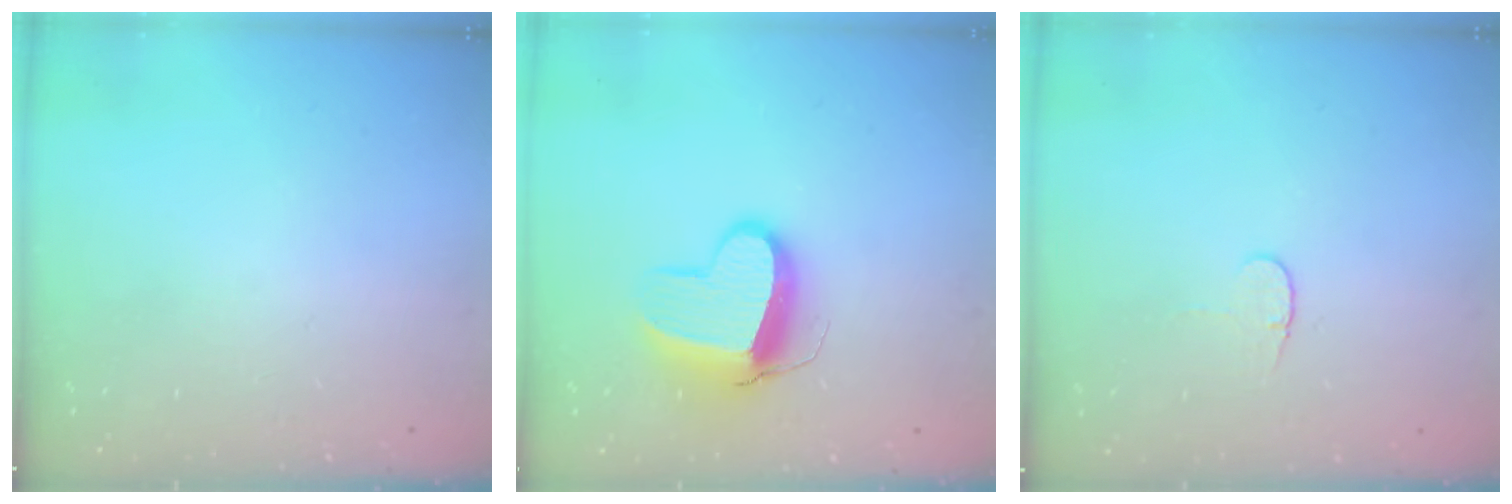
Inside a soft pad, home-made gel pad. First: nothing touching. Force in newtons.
{"total": 12.0, "press": 11.9, "slide": 1.2}
{"total": 3.7, "press": 3.6, "slide": 0.4}